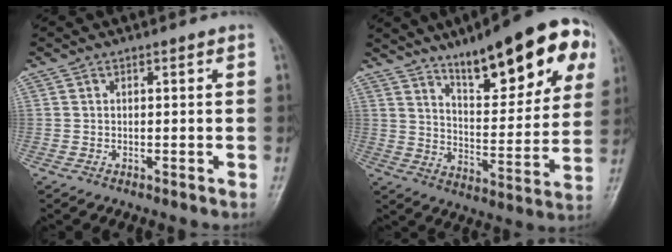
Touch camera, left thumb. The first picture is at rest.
{"total": 22.2, "force": [12.3, 6.8, 17.2], "torque": [-0.205, -0.039, 0.186]}